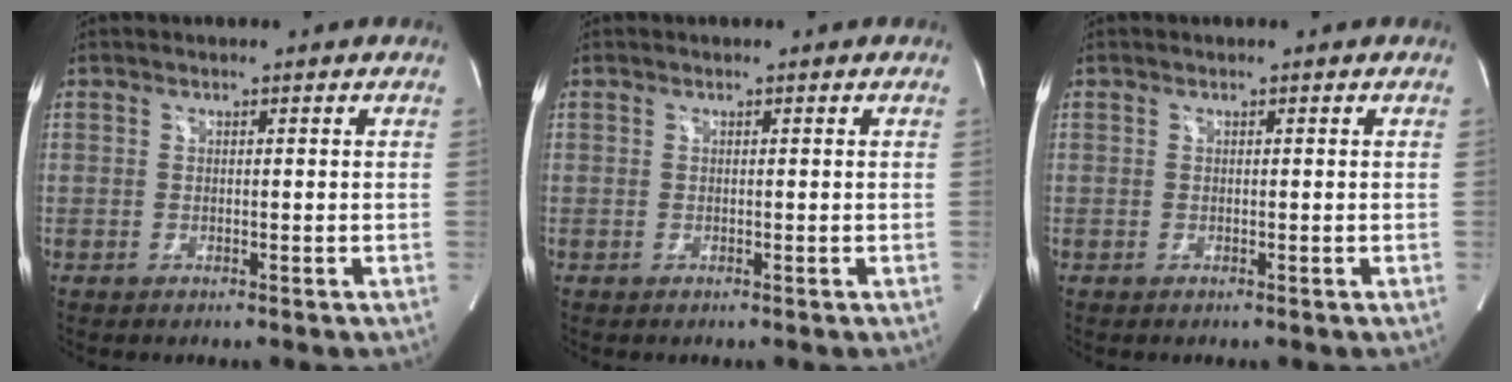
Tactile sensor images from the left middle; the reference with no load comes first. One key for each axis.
{"total": 0.0}
{"total": 0.0}